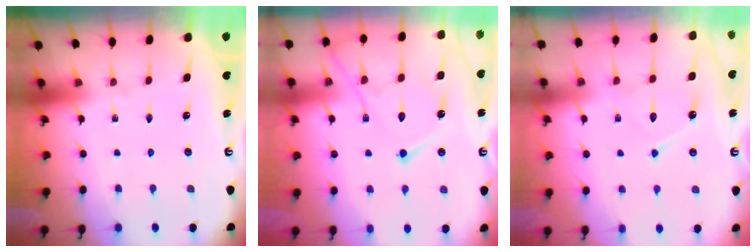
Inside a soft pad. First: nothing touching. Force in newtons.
{"total": 13.6, "press": 13.5, "slide": 1.5}
{"total": 10.0, "press": 10.0, "slide": 0.9}